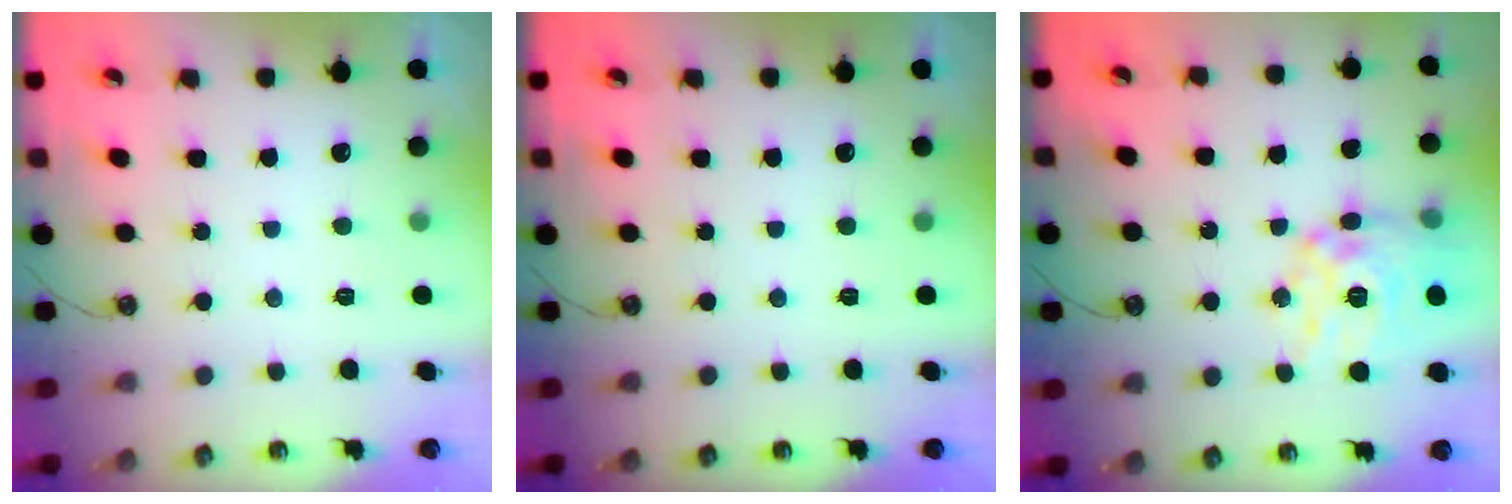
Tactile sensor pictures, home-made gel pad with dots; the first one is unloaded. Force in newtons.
{"total": 0.0}
{"total": 15.3, "press": 15.3, "slide": 1.4}